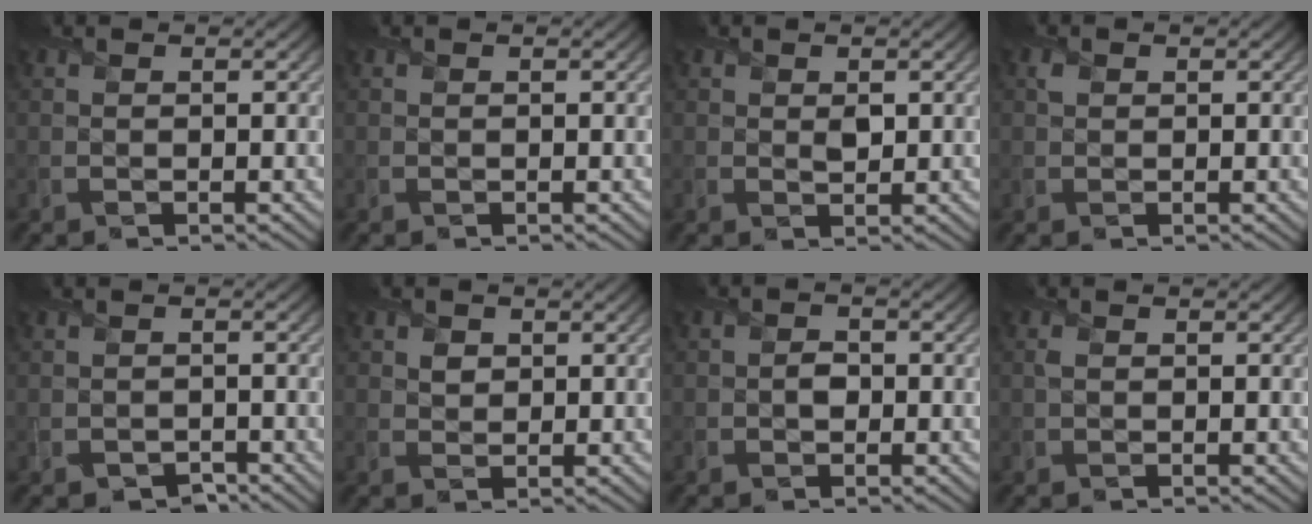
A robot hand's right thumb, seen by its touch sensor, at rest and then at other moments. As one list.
[{"total": 0.0}, {"total": 1.3, "force": [0.4, 0.9, 0.8], "torque": [-0.014, -0.007, 0.011]}, {"total": 0.7, "force": [0.4, 0.5, 0.1], "torque": [-0.004, 0.001, 0.004]}, {"total": 1.8, "force": [-1.2, 1.2, 0.4], "torque": [-0.006, -0.009, -0.022]}, {"total": 1.5, "force": [0.7, 1.3, 0.5], "torque": [-0.012, -0.003, 0.014]}, {"total": 1.4, "force": [-0.4, 1.1, 0.7], "torque": [-0.012, -0.001, -0.012]}, {"total": 0.6, "force": [0.2, 0.4, 0.4], "torque": [-0.011, 0.003, 0.000]}]